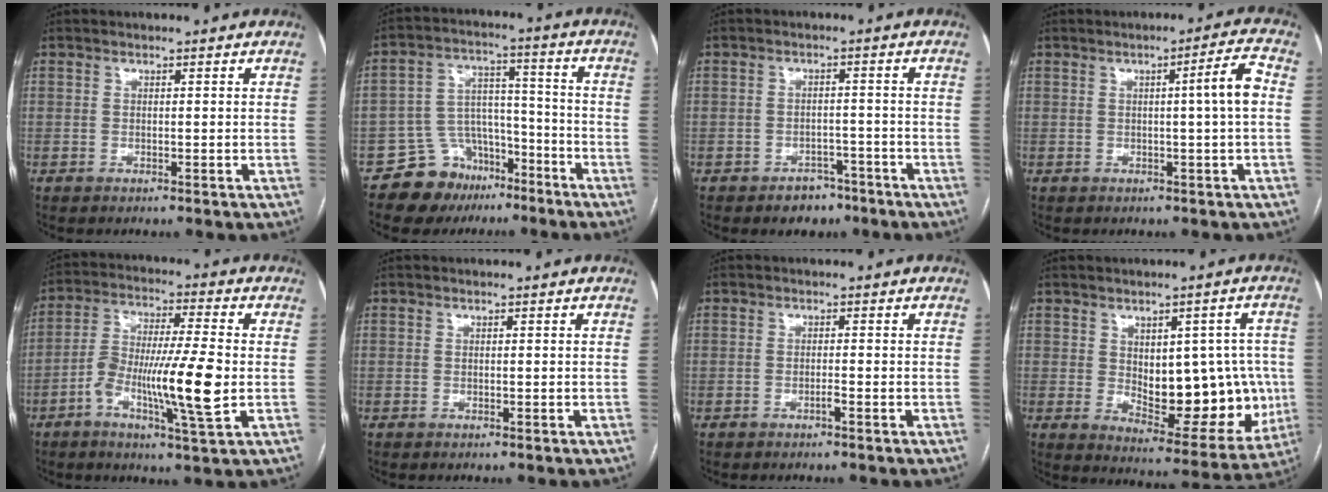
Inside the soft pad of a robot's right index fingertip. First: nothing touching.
{"total": 10.0, "force": [-6.9, 7.0, 1.7], "torque": [-0.023, 0.059, -0.108]}
{"total": 4.0, "force": [-2.7, 2.8, 1.1], "torque": [-0.008, 0.011, -0.033]}
{"total": 4.8, "force": [0.1, -0.9, 4.8], "torque": [-0.066, 0.005, 0.003]}
{"total": 13.2, "force": [-3.1, 0.9, 12.8], "torque": [-0.237, 0.000, -0.057]}
{"total": 0.0}
{"total": 0.8, "force": [-0.5, -0.1, 0.6], "torque": [-0.013, 0.001, -0.009]}
{"total": 15.3, "force": [-0.1, 7.1, 13.6], "torque": [-0.178, 0.005, 0.020]}